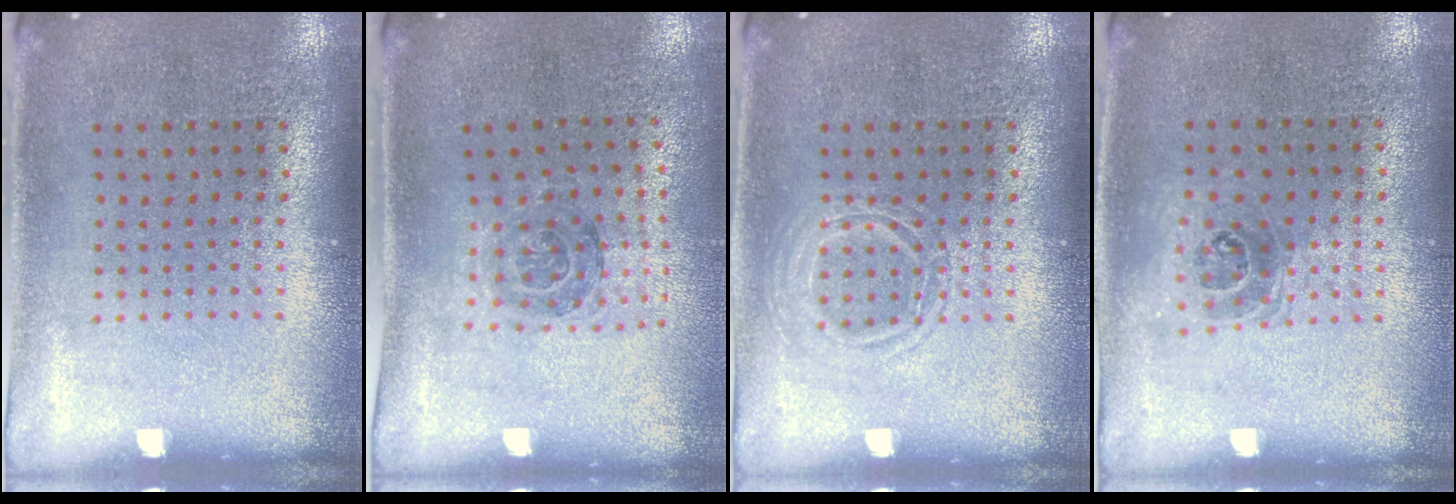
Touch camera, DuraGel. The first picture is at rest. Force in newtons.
{"total": 1.1, "press": 1.0, "slide": 0.3}
{"total": 1.6, "press": 1.6, "slide": 0.2}
{"total": 1.0, "press": 0.9, "slide": 0.4}